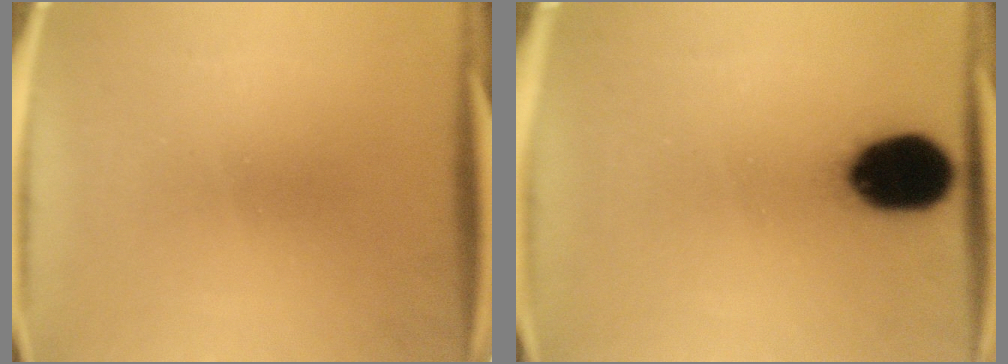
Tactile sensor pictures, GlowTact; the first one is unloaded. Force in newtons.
{"total": 16.5}